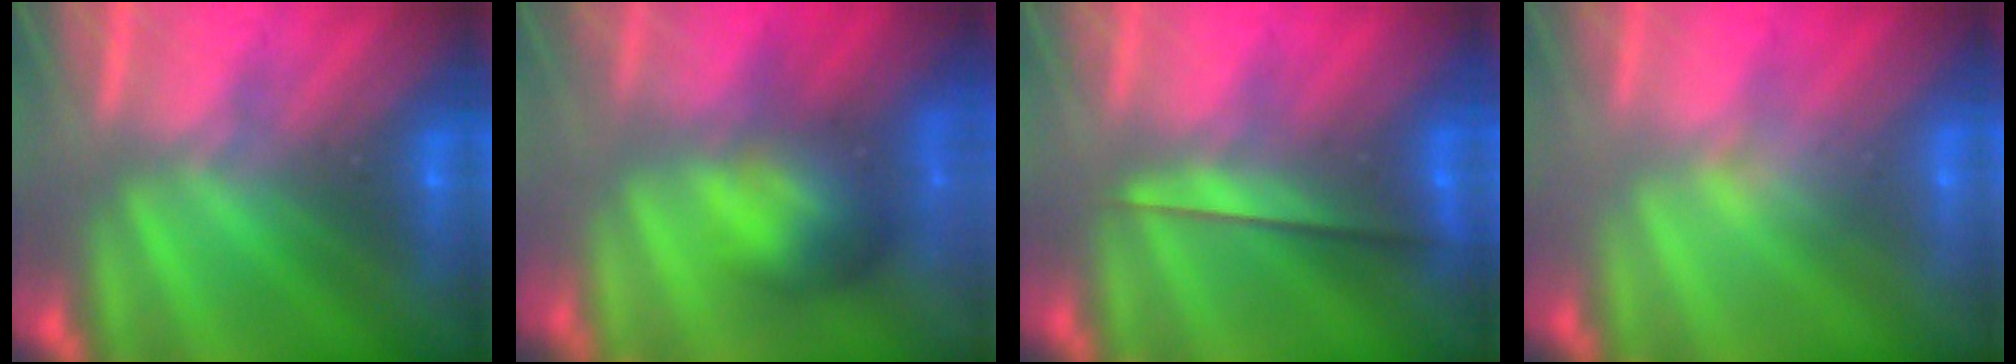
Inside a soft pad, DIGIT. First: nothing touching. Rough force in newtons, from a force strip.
{"total": 9.7}
{"total": 2.3}
{"total": 2.9}